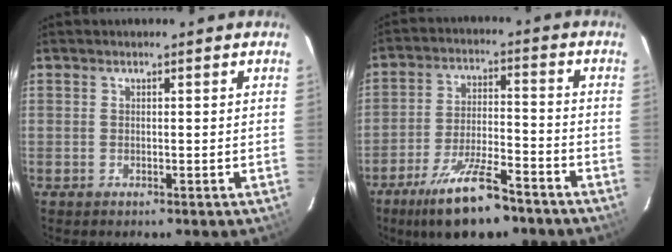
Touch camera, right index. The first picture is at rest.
{"total": 12.7, "force": [-9.1, 3.5, 8.1], "torque": [-0.171, -0.017, -0.155]}